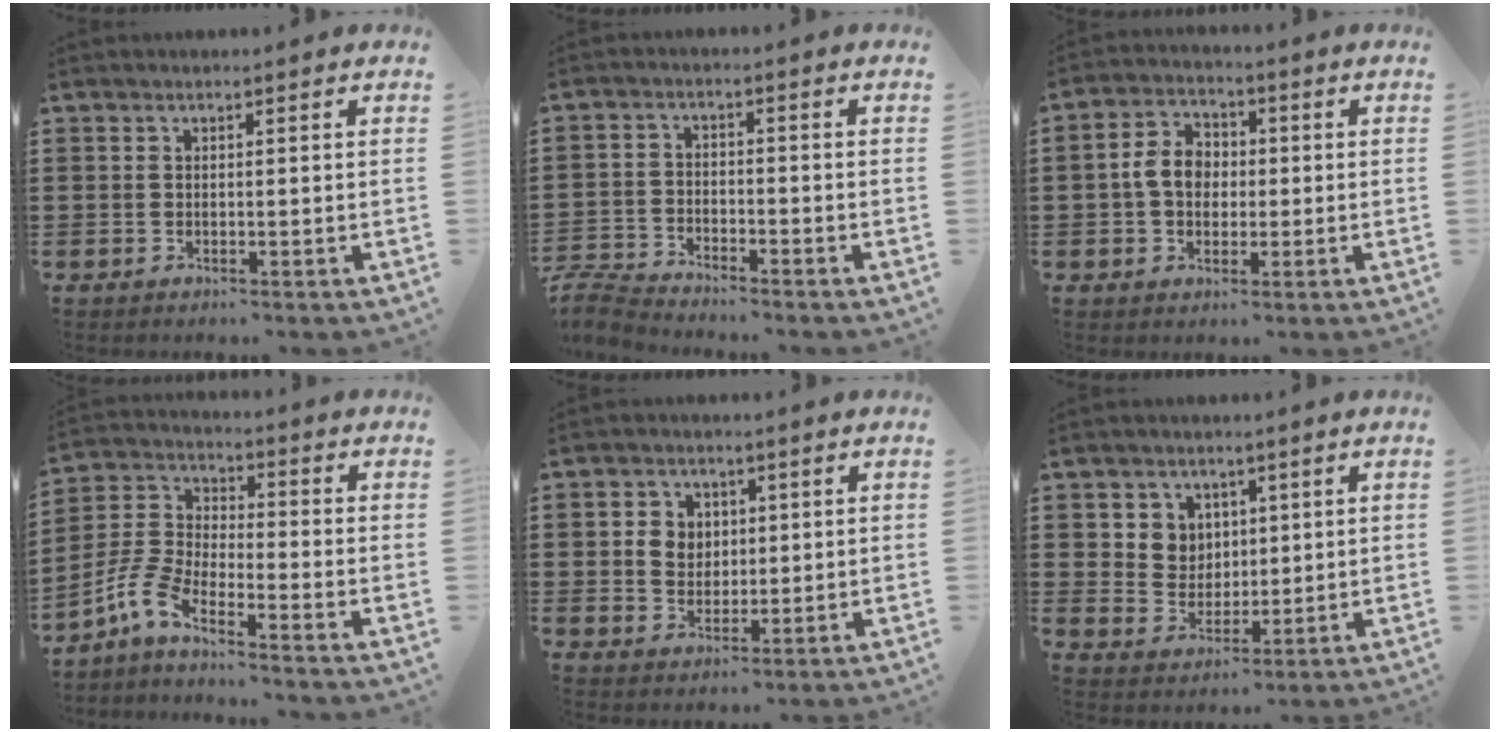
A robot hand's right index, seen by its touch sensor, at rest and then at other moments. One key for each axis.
{"total": 4.3, "fx": -4.2, "fy": 0.4, "fz": 0.5, "tx": -0.033, "ty": -0.005, "tz": -0.094}
{"total": 5.9, "fx": -0.3, "fy": 4.5, "fz": 3.8, "tx": -0.089, "ty": 0.013, "tz": -0.010}
{"total": 5.9, "fx": -4.5, "fy": 1.5, "fz": 3.4, "tx": -0.114, "ty": -0.015, "tz": -0.099}
{"total": 4.0, "fx": 0.9, "fy": 3.7, "fz": 1.3, "tx": -0.042, "ty": 0.013, "tz": 0.014}
{"total": 5.0, "fx": 2.2, "fy": 4.4, "fz": 0.4, "tx": -0.024, "ty": 0.009, "tz": 0.039}